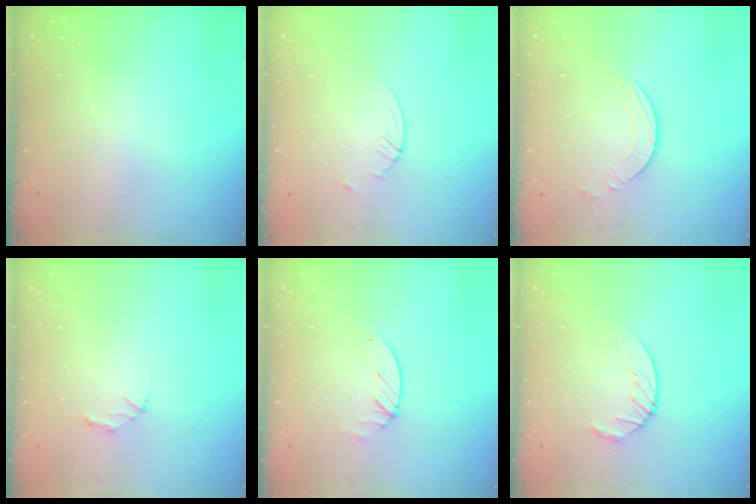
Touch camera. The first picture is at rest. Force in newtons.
{"total": 1.6, "press": 1.5, "slide": 0.2}
{"total": 2.2, "press": 2.2, "slide": 0.2}
{"total": 1.9, "press": 1.9, "slide": 0.2}
{"total": 2.0, "press": 2.0, "slide": 0.2}
{"total": 4.6, "press": 4.6, "slide": 0.5}